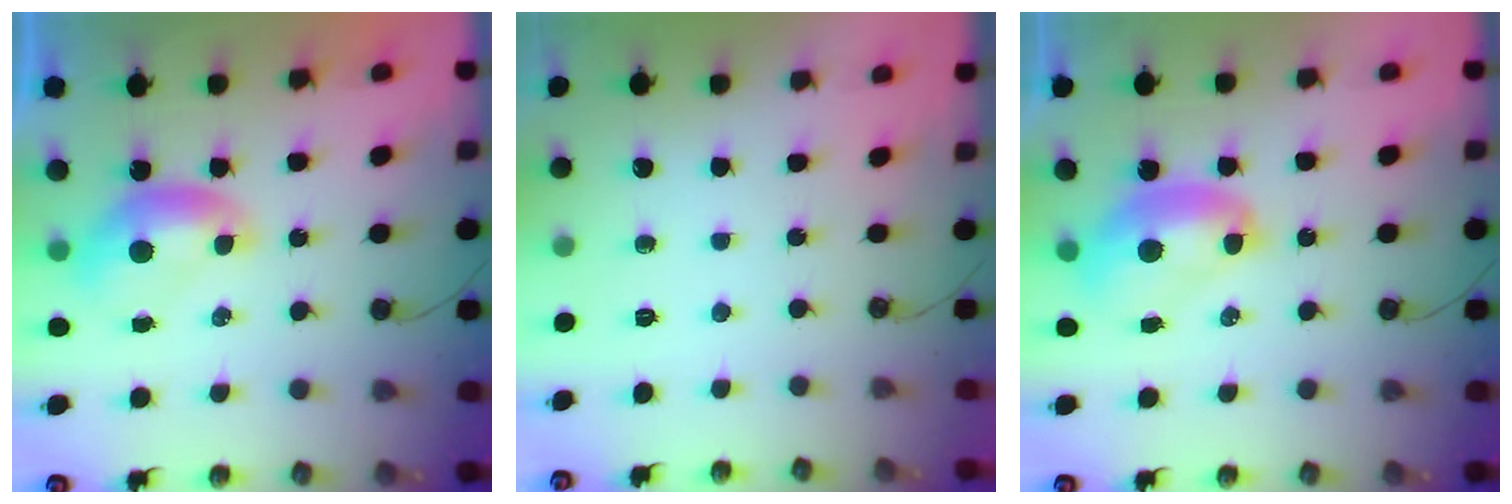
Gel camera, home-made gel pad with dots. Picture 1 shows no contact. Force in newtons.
{"total": 0.0}
{"total": 3.5, "press": 3.5, "slide": 0.4}